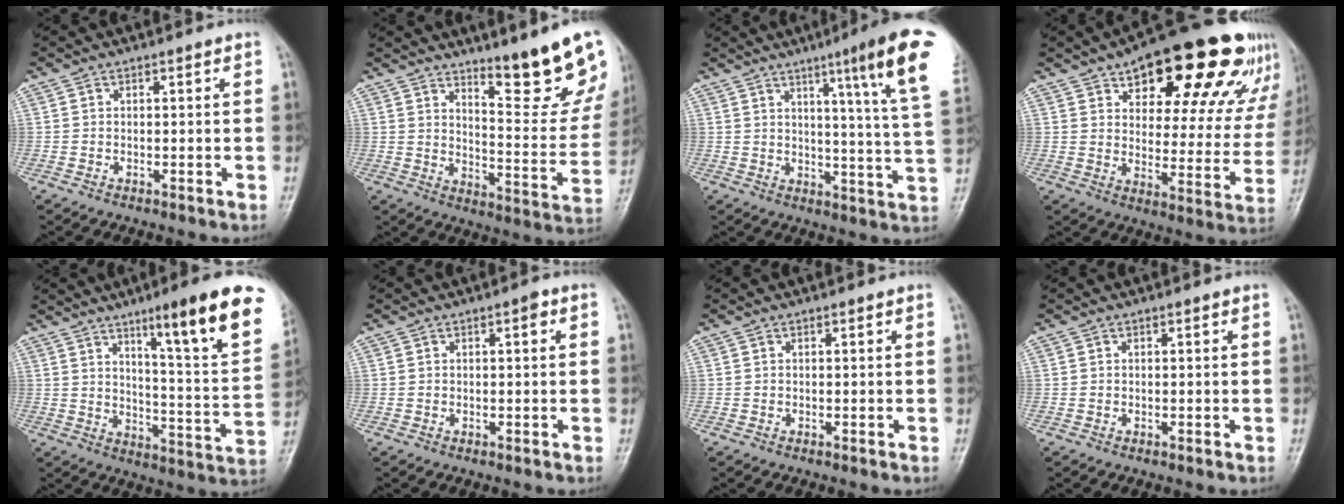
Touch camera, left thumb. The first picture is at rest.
{"total": 16.4, "force": [11.3, 3.0, 11.5], "torque": [-0.116, -0.088, 0.174]}
{"total": 16.7, "force": [8.2, 0.6, 14.5], "torque": [-0.184, -0.039, 0.101]}
{"total": 26.8, "force": [16.3, 11.5, 17.9], "torque": [-0.206, -0.033, 0.220]}
{"total": 20.5, "force": [11.6, 2.3, 16.8], "torque": [-0.207, -0.052, 0.169]}
{"total": 1.6, "force": [0.4, 0.7, 1.4], "torque": [-0.016, 0.003, 0.001]}
{"total": 0.0}
{"total": 0.0}